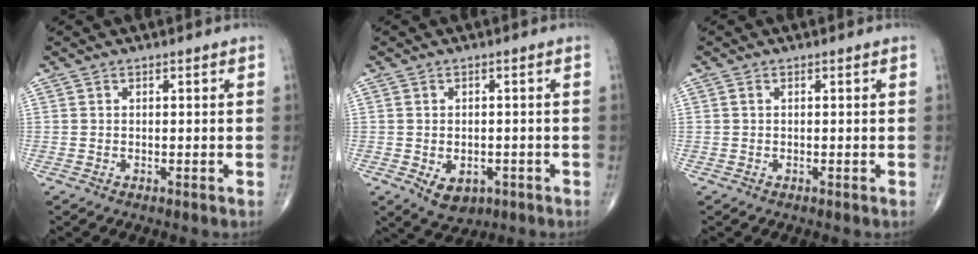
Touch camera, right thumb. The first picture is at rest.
{"total": 5.4, "force": [-1.9, 3.7, 3.5], "torque": [-0.045, 0.005, -0.016]}
{"total": 0.0}